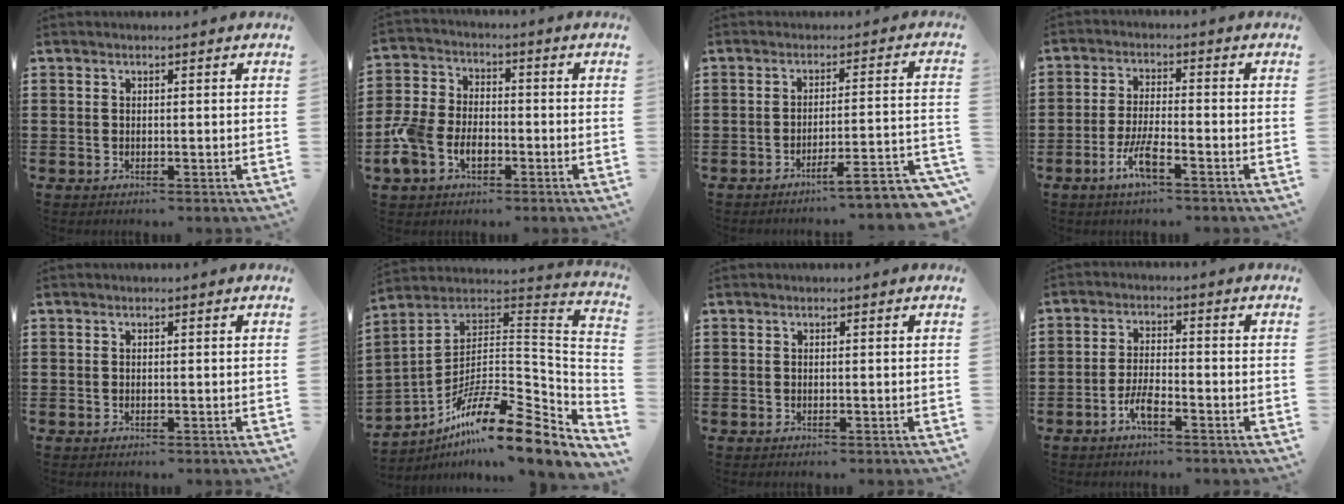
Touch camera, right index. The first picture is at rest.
{"total": 6.6, "force": [-2.7, 4.3, 4.2], "torque": [-0.116, 0.000, -0.060]}
{"total": 4.6, "force": [-3.7, -0.1, 2.8], "torque": [-0.049, -0.024, -0.072]}
{"total": 5.3, "force": [-2.9, 1.0, 4.3], "torque": [-0.097, -0.008, -0.057]}
{"total": 0.0}
{"total": 15.0, "force": [-10.0, 2.6, 10.8], "torque": [-0.172, 0.009, -0.190]}
{"total": 0.0}
{"total": 4.2, "force": [-2.5, 1.1, 3.2], "torque": [-0.075, 0.000, -0.052]}